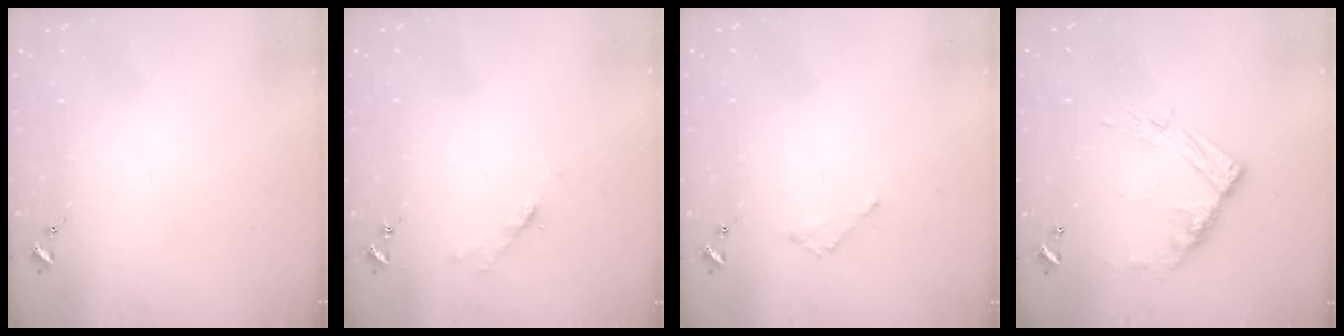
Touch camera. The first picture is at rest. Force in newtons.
{"total": 2.7, "press": 2.7, "slide": 0.4}
{"total": 2.1, "press": 2.1, "slide": 0.2}
{"total": 11.8, "press": 11.7, "slide": 1.0}